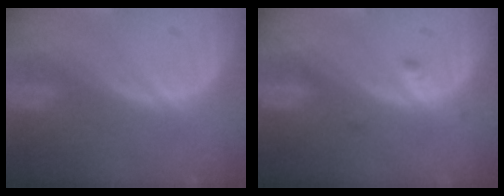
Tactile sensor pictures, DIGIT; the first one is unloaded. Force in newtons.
{"total": 1.3, "press": 1.3, "slide": 0.0}